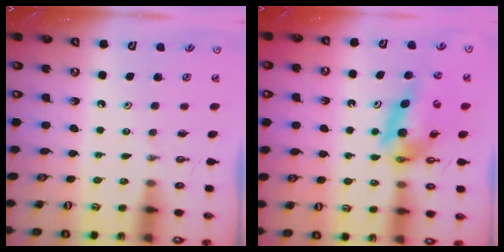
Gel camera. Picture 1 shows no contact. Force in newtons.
{"total": 11.3, "press": 11.2, "slide": 1.0}